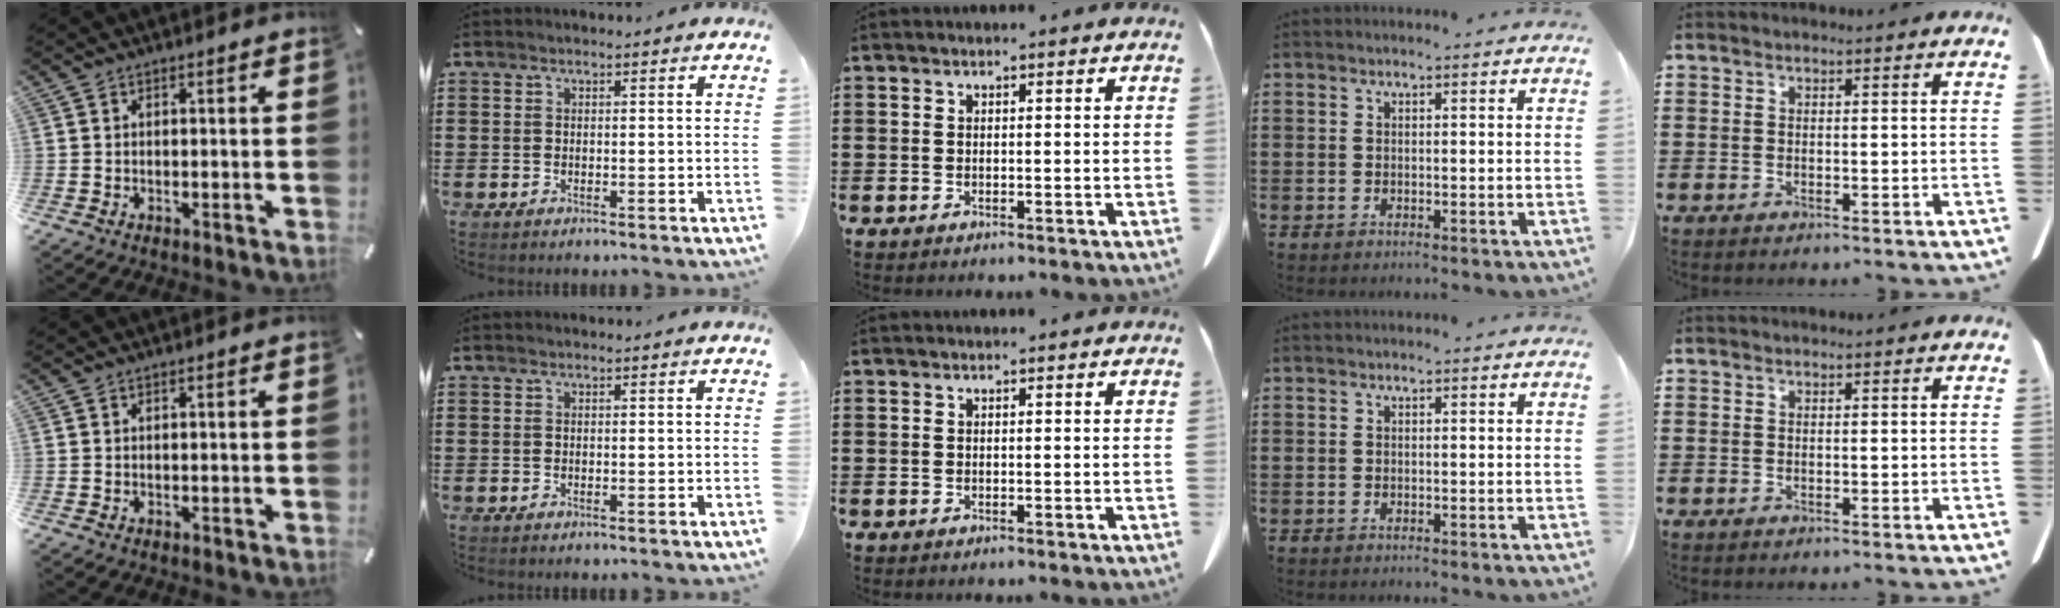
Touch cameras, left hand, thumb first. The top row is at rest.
{}